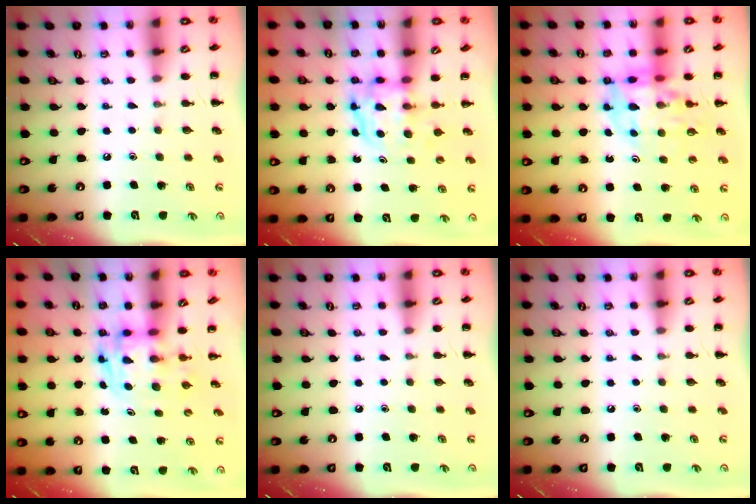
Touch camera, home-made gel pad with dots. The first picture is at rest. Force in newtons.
{"total": 4.0, "press": 4.0, "slide": 0.3}
{"total": 10.6, "press": 10.0, "slide": 3.6}
{"total": 2.8, "press": 2.8, "slide": 0.5}
{"total": 0.0}
{"total": 0.0}